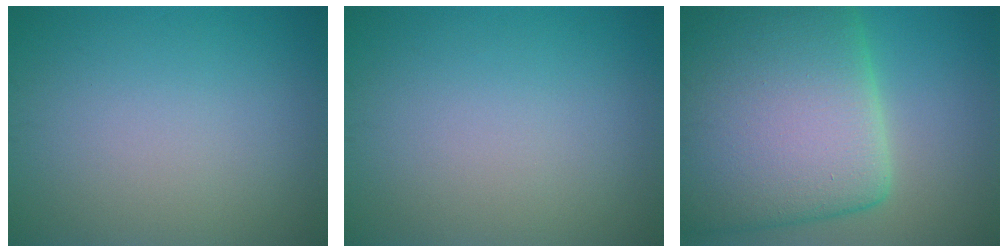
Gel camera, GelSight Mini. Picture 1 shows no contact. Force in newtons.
{"total": 0.0}
{"total": 16.8, "press": 16.8, "slide": 1.2}